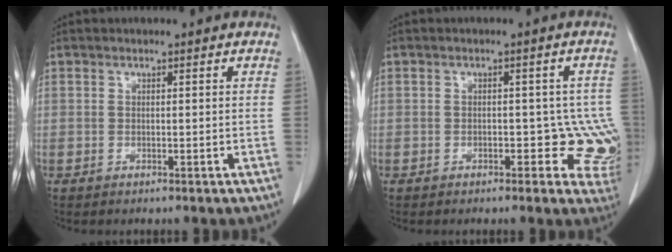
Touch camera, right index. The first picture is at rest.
{"total": 6.4, "force": [-1.5, 3.8, 4.9], "torque": [-0.022, 0.013, -0.017]}